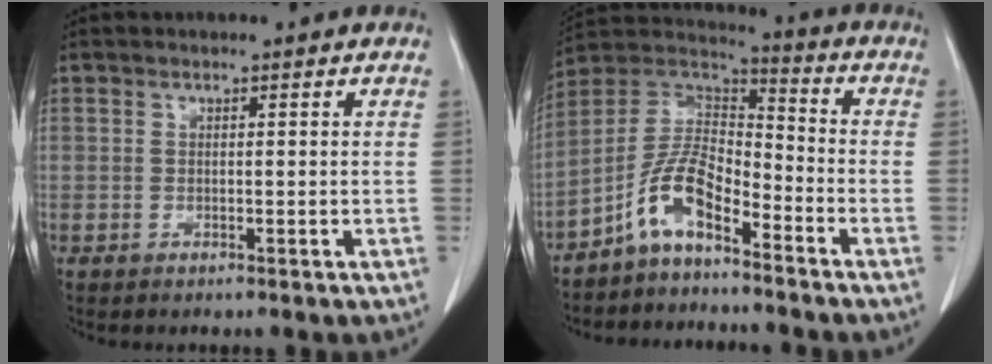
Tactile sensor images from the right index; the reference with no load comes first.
{"total": 9.2, "force": [-5.9, 3.2, 6.2], "torque": [-0.137, 0.028, -0.119]}